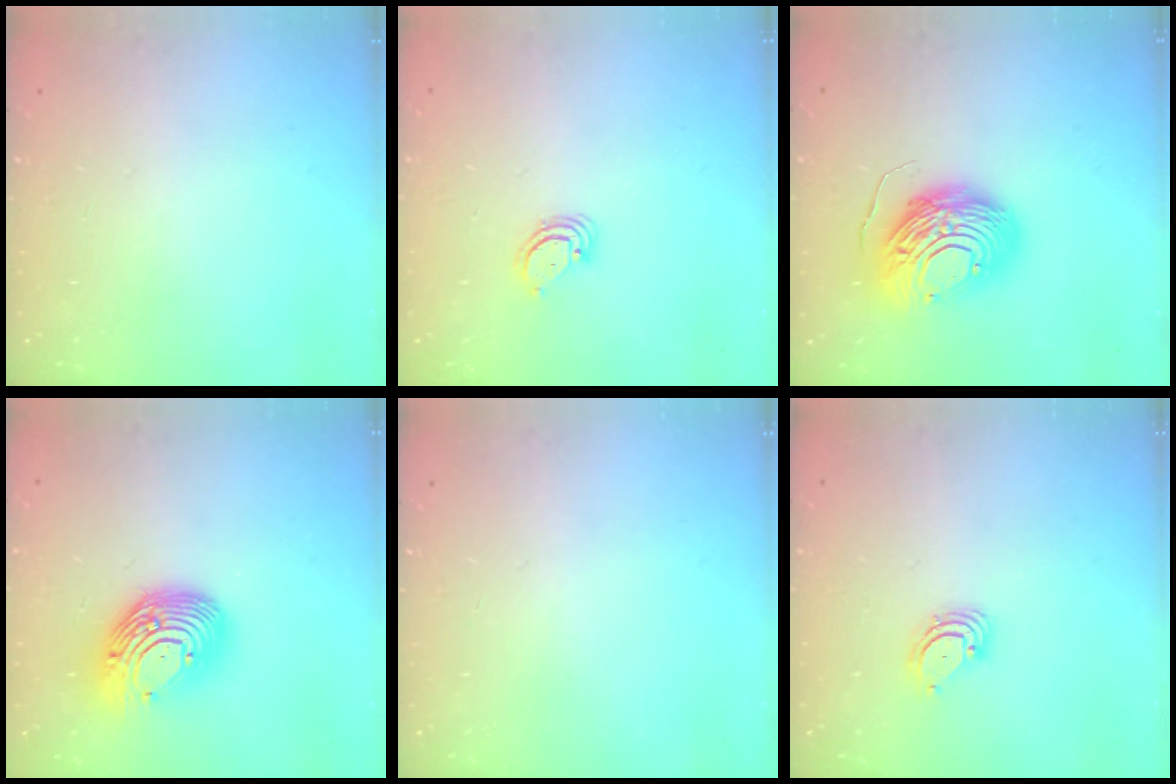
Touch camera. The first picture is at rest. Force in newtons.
{"total": 3.2, "press": 3.2, "slide": 0.3}
{"total": 16.1, "press": 16.0, "slide": 1.6}
{"total": 16.1, "press": 16.0, "slide": 2.0}
{"total": 0.0}
{"total": 3.6, "press": 3.6, "slide": 0.3}